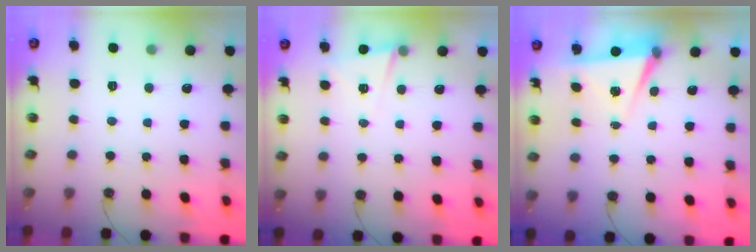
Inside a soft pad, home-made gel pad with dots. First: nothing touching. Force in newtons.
{"total": 4.4, "press": 4.1, "slide": 1.7}
{"total": 6.1, "press": 4.1, "slide": 4.4}